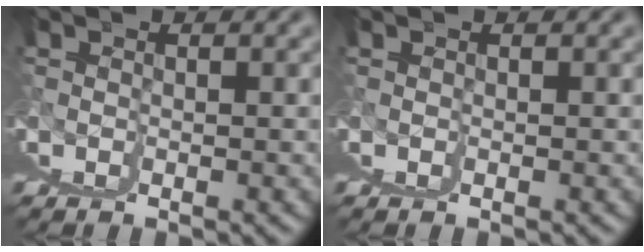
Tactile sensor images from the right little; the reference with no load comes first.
{"total": 0.0}